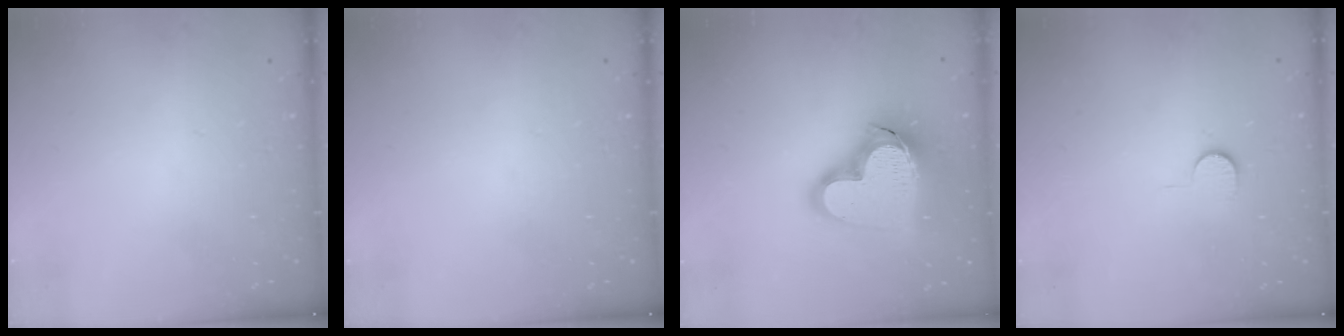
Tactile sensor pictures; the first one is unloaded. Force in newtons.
{"total": 0.0}
{"total": 23.0, "press": 22.9, "slide": 2.3}
{"total": 4.0, "press": 4.0, "slide": 0.4}